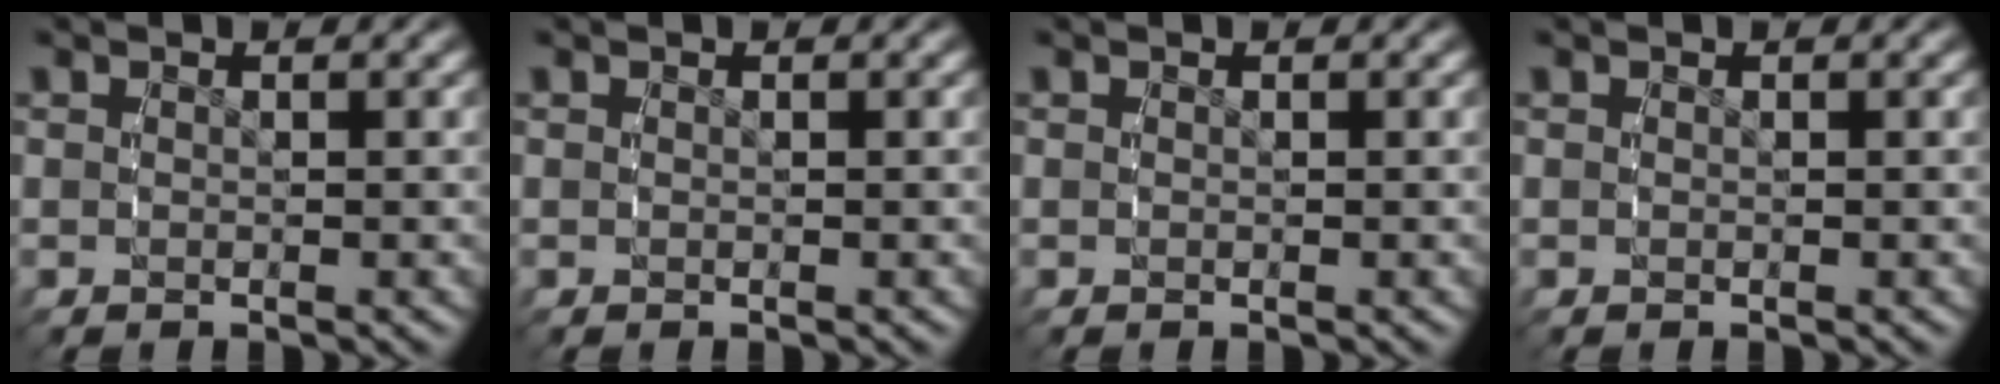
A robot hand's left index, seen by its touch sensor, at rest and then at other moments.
{"total": 0.0}
{"total": 0.0}
{"total": 0.0}